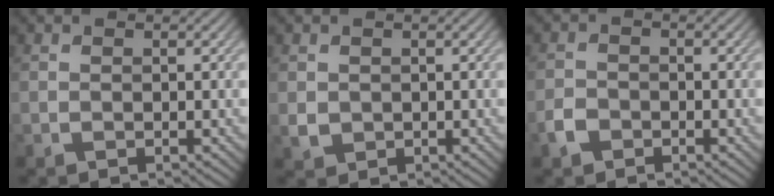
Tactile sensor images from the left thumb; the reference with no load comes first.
{"total": 1.7, "force": [0.2, 1.6, 0.5], "torque": [-0.016, -0.006, 0.006]}
{"total": 2.5, "force": [-1.6, 1.7, 0.9], "torque": [-0.020, -0.001, -0.039]}